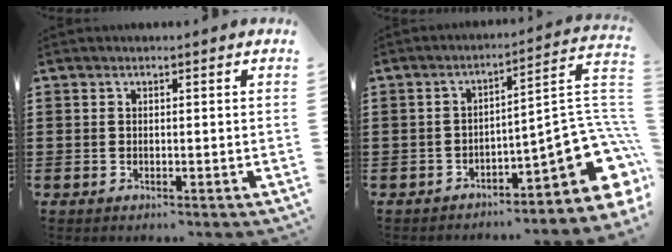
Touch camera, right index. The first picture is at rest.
{"total": 9.5, "force": [-4.0, 3.0, 8.0], "torque": [-0.105, -0.012, -0.076]}